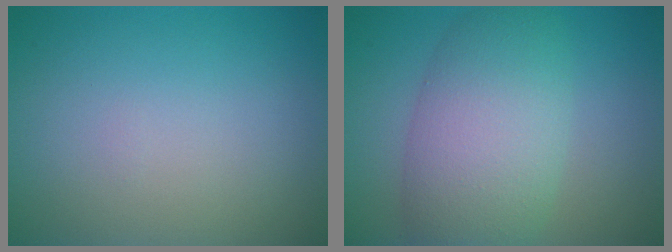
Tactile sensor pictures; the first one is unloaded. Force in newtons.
{"total": 7.6, "press": 7.6, "slide": 0.2}